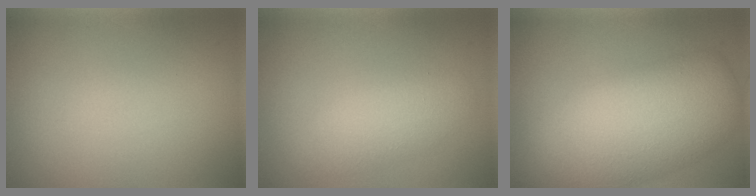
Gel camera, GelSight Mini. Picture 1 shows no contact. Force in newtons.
{"total": 2.8, "press": 2.7, "slide": 0.3}
{"total": 9.6, "press": 9.6, "slide": 0.5}